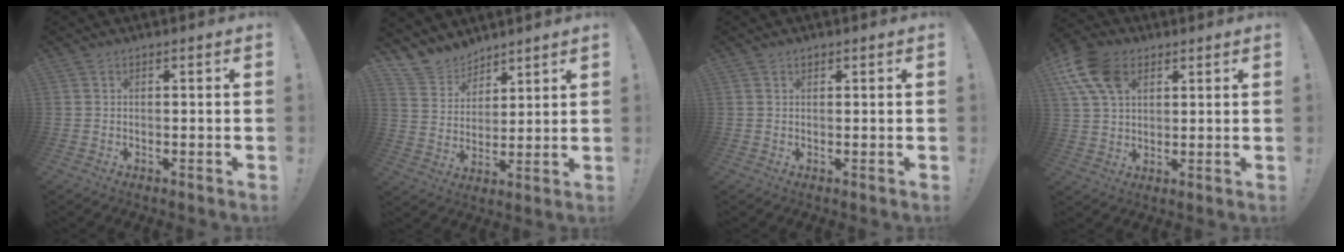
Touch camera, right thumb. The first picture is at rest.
{"total": 9.1, "force": [7.8, 4.7, 0.4], "torque": [-0.028, -0.071, 0.155]}
{"total": 0.7, "force": [0.5, 0.4, 0.1], "torque": [-0.002, 0.000, 0.011]}
{"total": 13.8, "force": [5.9, 9.2, 8.4], "torque": [-0.165, -0.018, 0.117]}